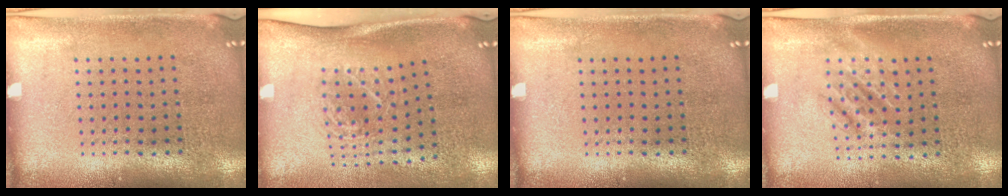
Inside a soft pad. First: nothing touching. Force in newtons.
{"total": 1.9, "press": 1.3, "slide": 1.4}
{"total": 0.0}
{"total": 1.4, "press": 1.2, "slide": 0.7}